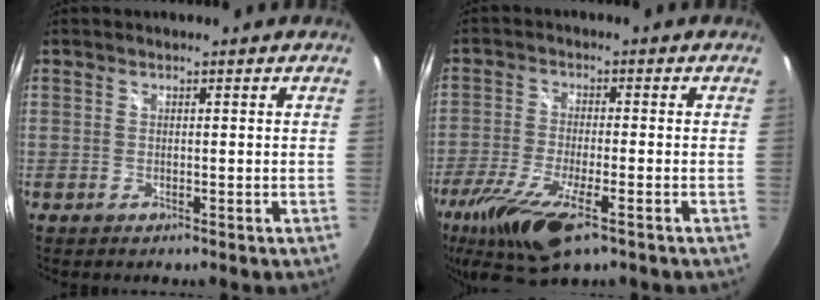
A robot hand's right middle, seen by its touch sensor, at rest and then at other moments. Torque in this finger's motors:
{"motor_torque": [1.37, -0.77, 0.37, 0.21]}